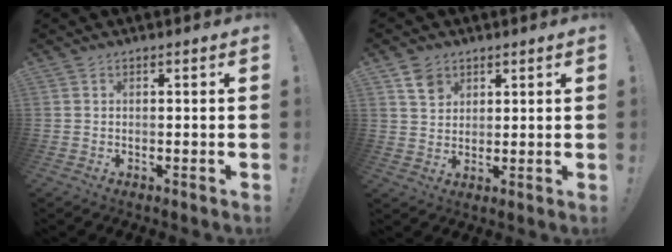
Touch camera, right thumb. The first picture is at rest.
{"total": 5.6, "force": [3.5, 4.0, 1.7], "torque": [-0.021, -0.014, 0.065]}